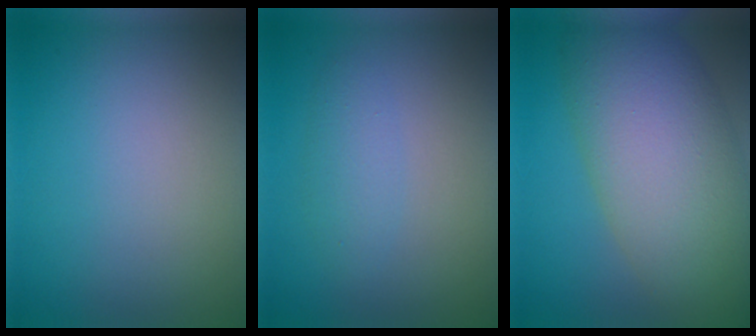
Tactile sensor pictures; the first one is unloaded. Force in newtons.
{"total": 1.8, "press": 1.8, "slide": 0.0}
{"total": 11.1, "press": 11.1, "slide": 0.6}